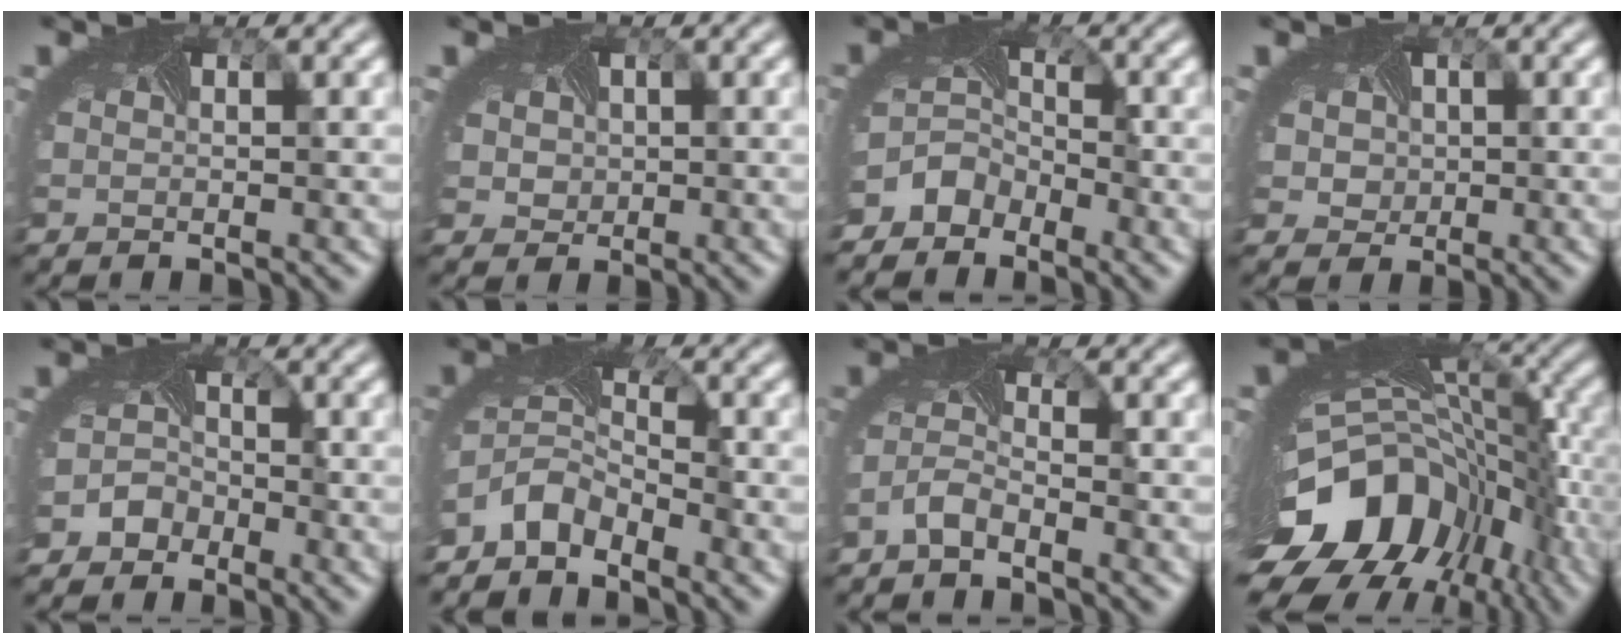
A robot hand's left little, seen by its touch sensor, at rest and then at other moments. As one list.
[{"total": 2.8, "force": [0.7, 2.4, 1.2], "torque": [-0.029, 0.014, 0.007]}, {"total": 3.7, "force": [-3.0, 2.0, 0.5], "torque": [-0.007, -0.005, -0.065]}, {"total": 3.6, "force": [0.8, 3.1, 1.7], "torque": [-0.033, 0.014, 0.003]}, {"total": 2.4, "force": [-1.9, 1.6, 0.0], "torque": [0.005, 0.001, -0.039]}, {"total": 4.0, "force": [-3.3, 1.8, 1.2], "torque": [-0.034, -0.006, -0.076]}, {"total": 2.0, "force": [-1.8, 0.3, 0.9], "torque": [-0.033, -0.002, -0.042]}, {"total": 17.2, "force": [-6.9, 11.7, 10.6], "torque": [-0.218, -0.055, -0.092]}]